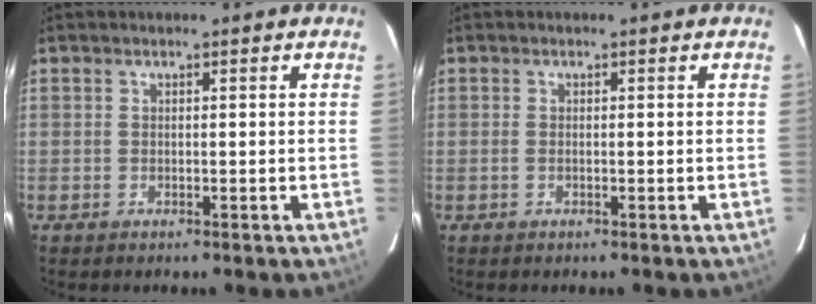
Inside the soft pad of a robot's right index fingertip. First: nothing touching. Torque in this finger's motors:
{"motor_torque": [-0.08, 0.07, -0.04, -0.01]}